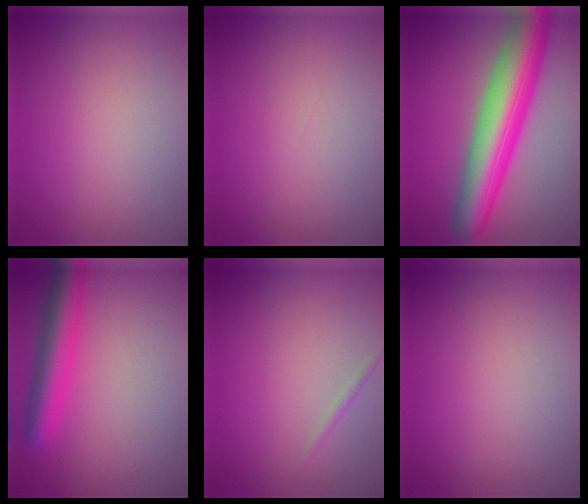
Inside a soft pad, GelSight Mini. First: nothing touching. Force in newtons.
{"total": 0.0}
{"total": 10.7, "press": 10.7, "slide": 0.3}
{"total": 5.4, "press": 5.4, "slide": 0.3}
{"total": 0.7, "press": 0.7, "slide": 0.0}
{"total": 0.0}